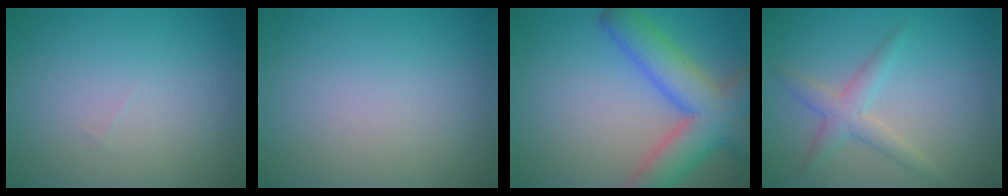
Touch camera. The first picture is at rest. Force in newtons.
{"total": 0.0}
{"total": 8.1, "press": 8.1, "slide": 0.5}
{"total": 2.5, "press": 2.5, "slide": 0.1}